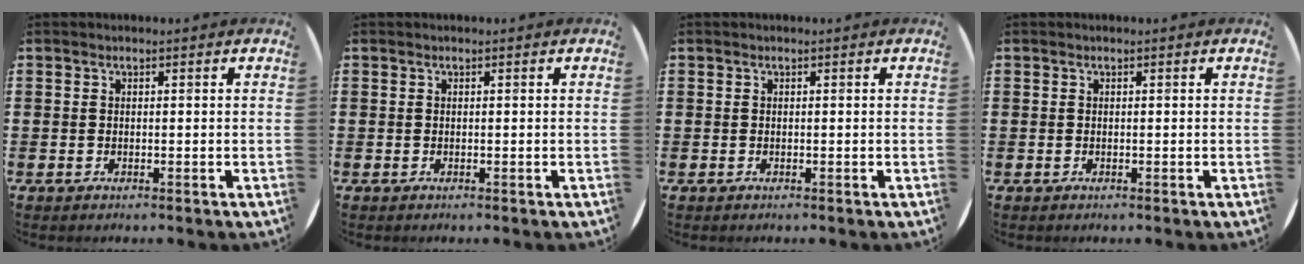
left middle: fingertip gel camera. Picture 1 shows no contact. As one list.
[{"total": 0.0}, {"total": 0.0}, {"total": 0.0}]